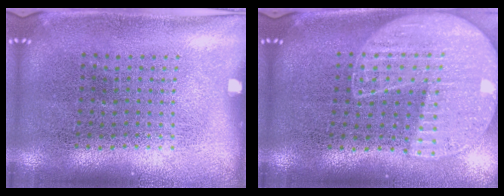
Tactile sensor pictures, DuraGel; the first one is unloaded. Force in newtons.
{"total": 1.7, "press": 1.6, "slide": 0.7}